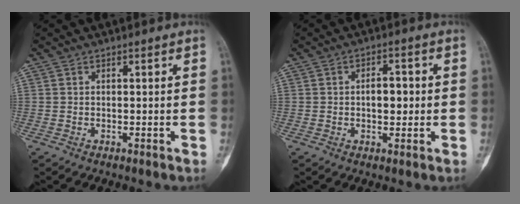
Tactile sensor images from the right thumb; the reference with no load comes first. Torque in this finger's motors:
{"motor_torque": [0.85, 0.70, 0.13, -0.11, 0.04]}